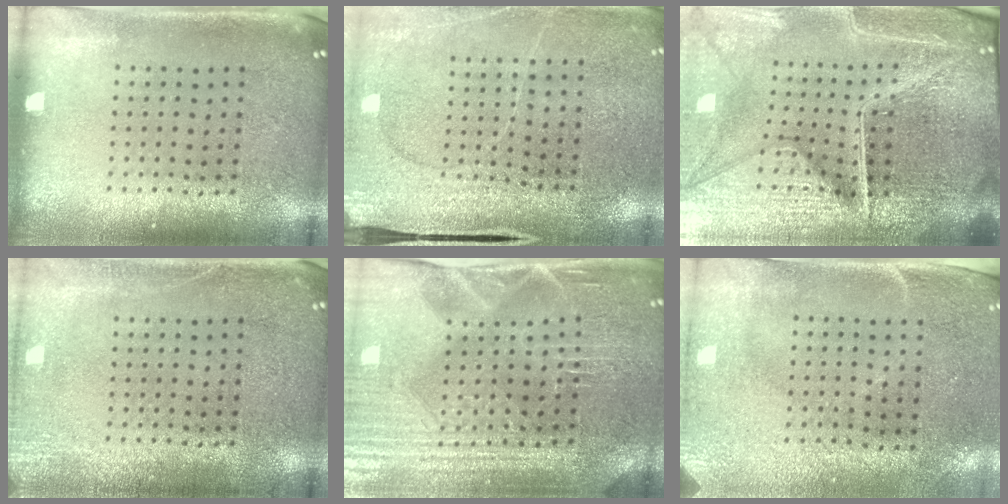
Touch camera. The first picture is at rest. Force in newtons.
{"total": 3.0, "press": 3.0, "slide": 0.2}
{"total": 7.0, "press": 6.1, "slide": 3.5}
{"total": 2.8, "press": 2.7, "slide": 0.4}
{"total": 4.3, "press": 4.2, "slide": 1.1}
{"total": 2.9, "press": 2.4, "slide": 1.6}